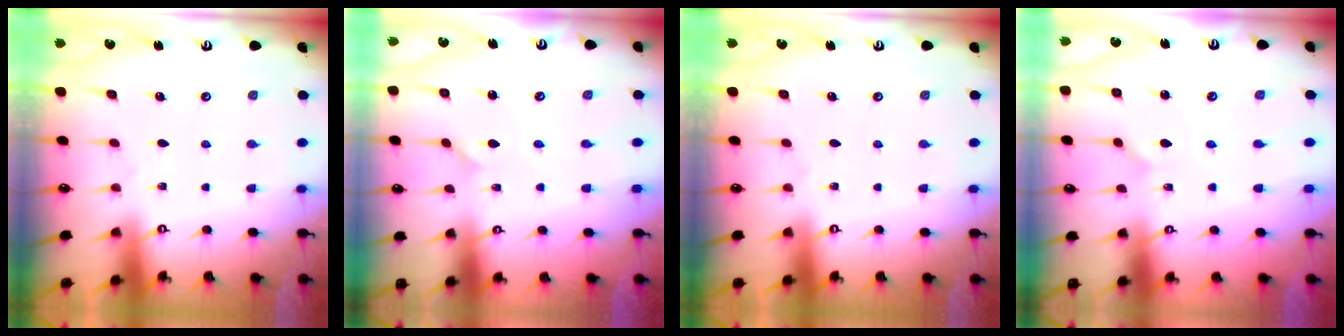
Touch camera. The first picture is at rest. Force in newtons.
{"total": 0.7, "press": 0.7, "slide": 0.0}
{"total": 0.0}
{"total": 2.1, "press": 2.1, "slide": 0.5}